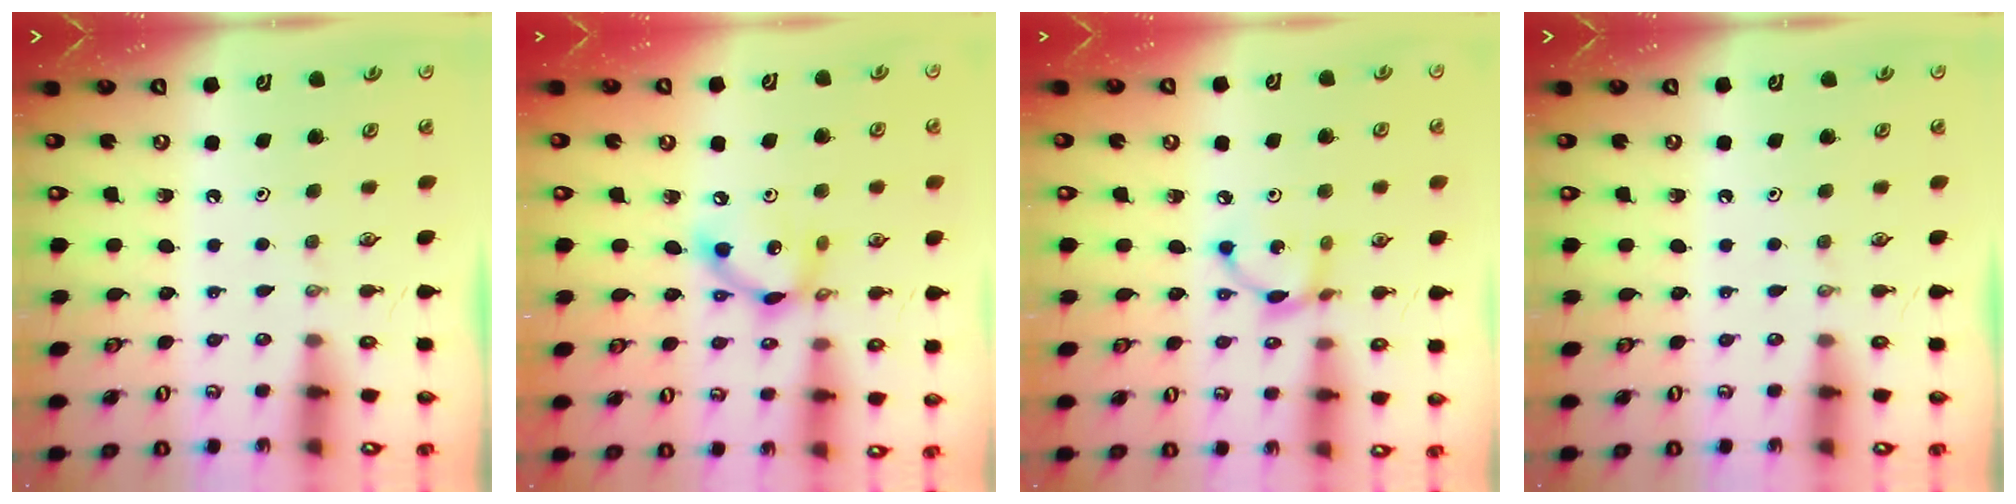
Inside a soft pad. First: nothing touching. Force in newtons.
{"total": 10.6, "press": 10.6, "slide": 0.6}
{"total": 7.0, "press": 7.0, "slide": 0.4}
{"total": 0.0}